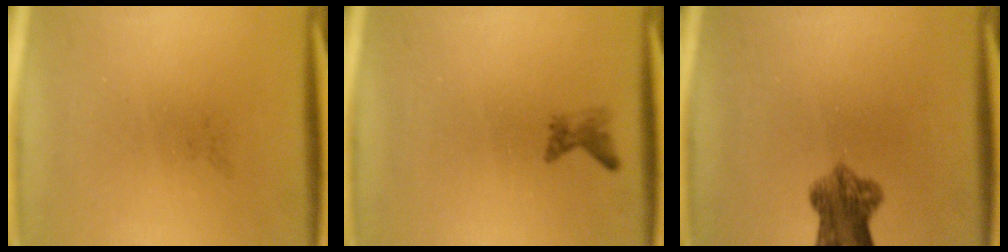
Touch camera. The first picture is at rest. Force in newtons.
{"total": 1.2}
{"total": 6.5}